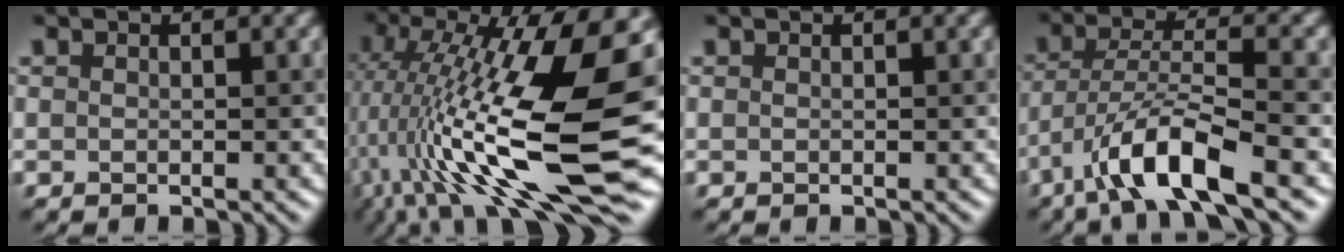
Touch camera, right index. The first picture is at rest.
{"total": 16.4, "force": [-0.3, 5.5, 15.5], "torque": [-0.276, 0.001, -0.003]}
{"total": 0.0}
{"total": 7.5, "force": [-4.5, 1.4, 5.8], "torque": [-0.105, 0.006, -0.089]}